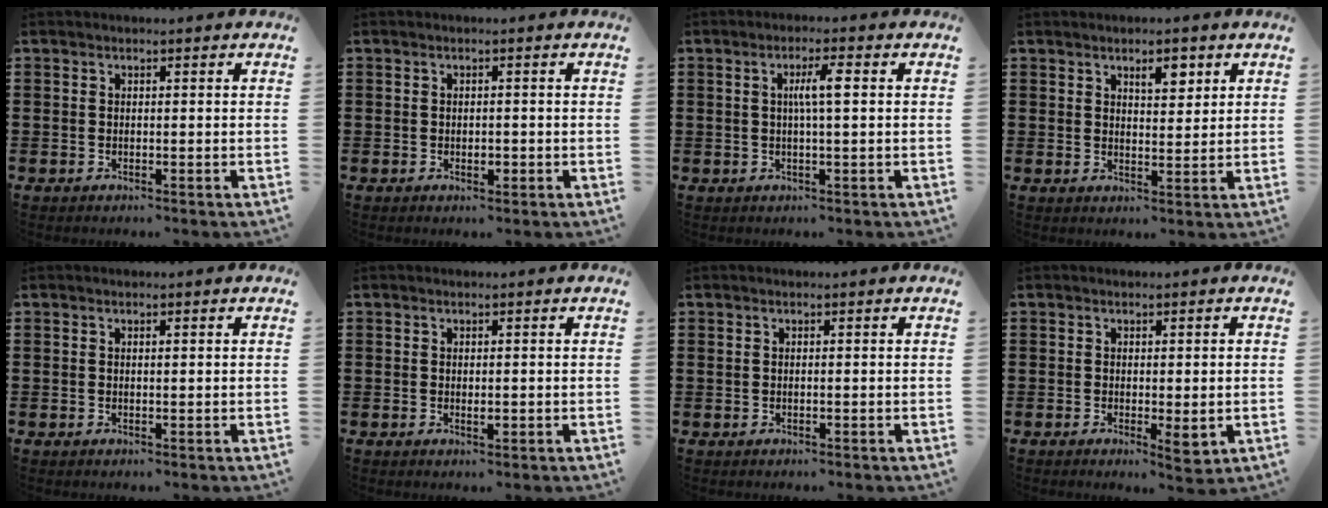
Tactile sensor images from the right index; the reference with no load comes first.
{"total": 1.2, "force": [-0.4, 0.7, 0.8], "torque": [-0.017, 0.000, -0.007]}
{"total": 3.8, "force": [0.5, 0.4, 3.7], "torque": [-0.073, 0.004, 0.005]}
{"total": 4.0, "force": [2.4, 1.7, 2.7], "torque": [-0.034, 0.000, 0.036]}
{"total": 0.5, "force": [0.2, 0.1, 0.4], "torque": [-0.010, 0.000, 0.005]}
{"total": 0.8, "force": [0.1, 0.4, 0.7], "torque": [-0.014, 0.001, 0.001]}
{"total": 0.0}
{"total": 2.9, "force": [-0.4, 0.7, 2.8], "torque": [-0.048, -0.003, -0.006]}